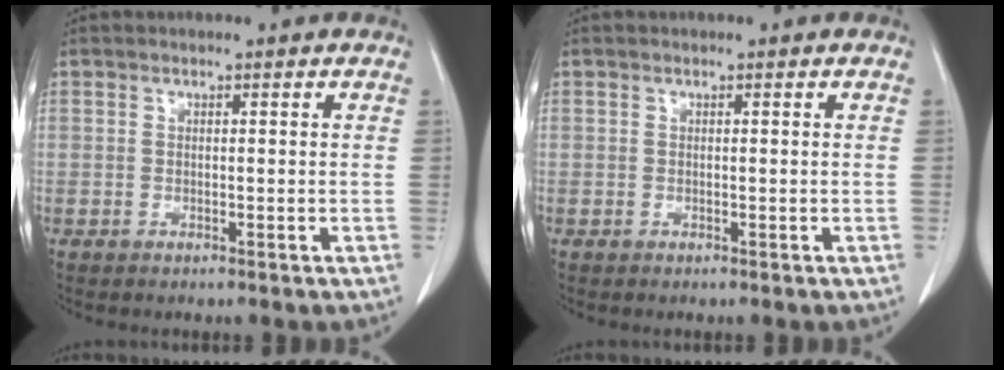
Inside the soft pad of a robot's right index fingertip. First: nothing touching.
{"total": 0.0}